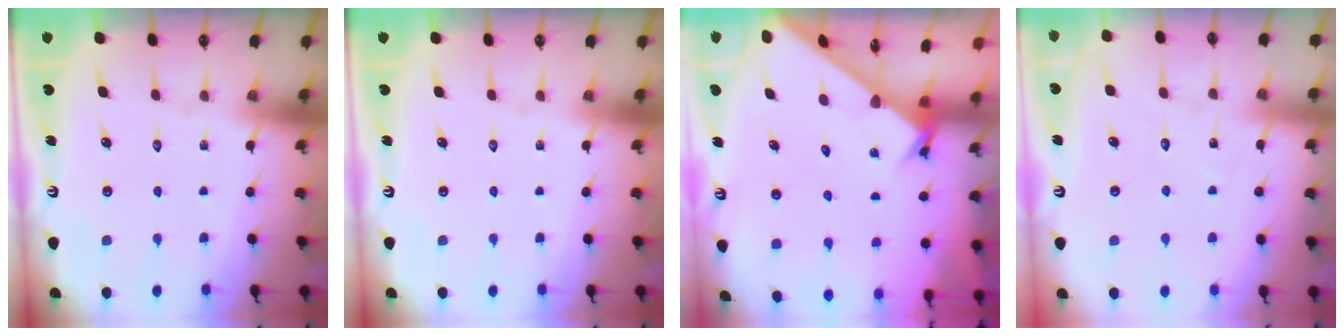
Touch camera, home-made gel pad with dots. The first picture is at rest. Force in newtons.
{"total": 0.0}
{"total": 2.6, "press": 2.6, "slide": 0.3}
{"total": 5.3, "press": 5.3, "slide": 0.5}